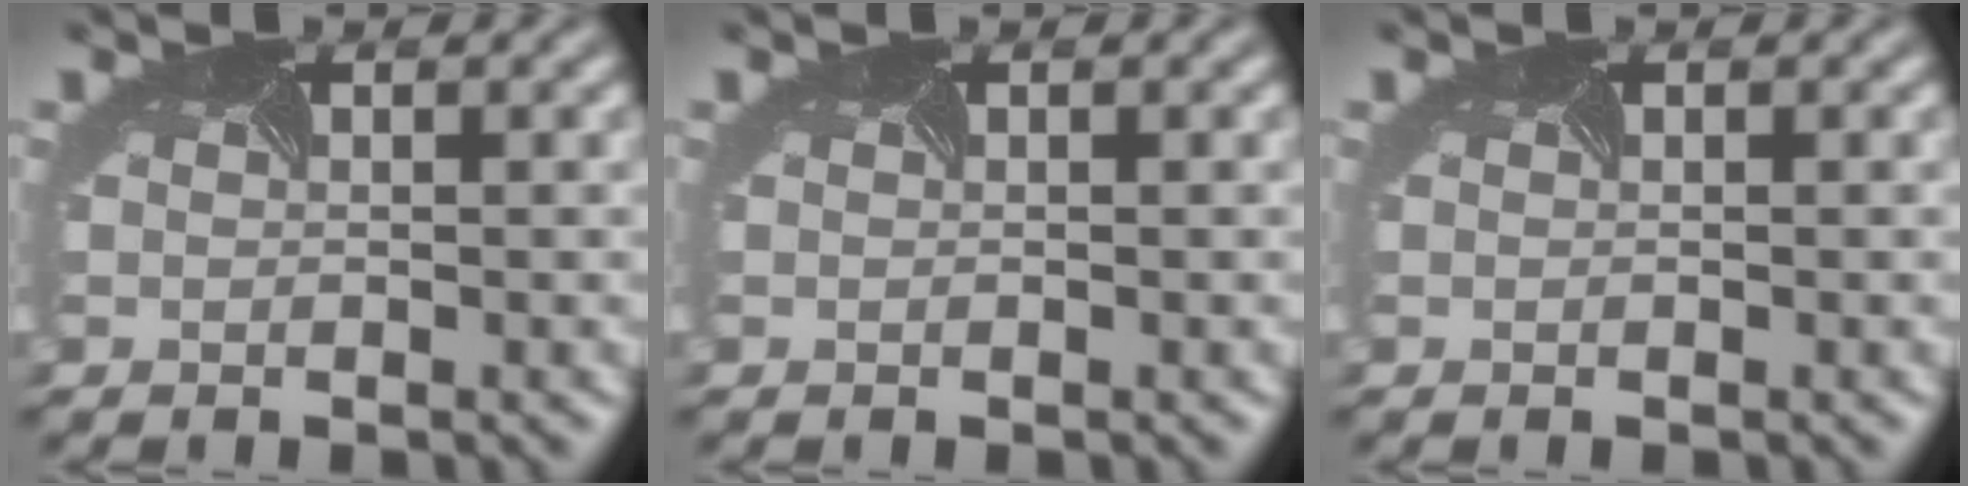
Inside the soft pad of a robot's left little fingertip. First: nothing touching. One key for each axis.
{"total": 0.0}
{"total": 0.0}